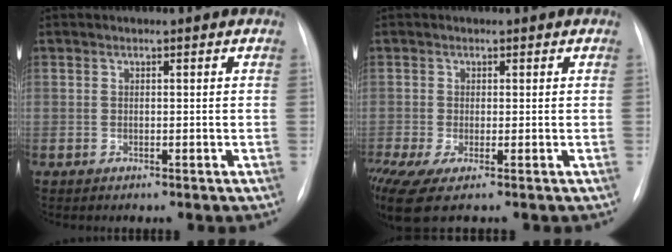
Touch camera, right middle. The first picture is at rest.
{"total": 6.4, "force": [-3.7, 1.4, 5.0], "torque": [-0.101, -0.016, -0.071]}